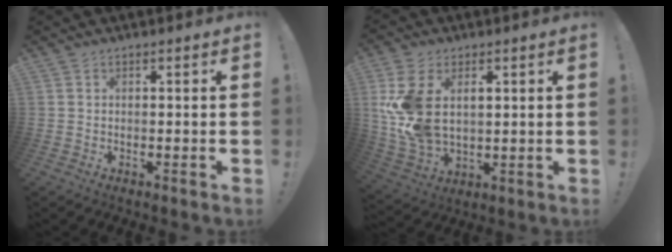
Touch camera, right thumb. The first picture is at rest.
{"total": 13.2, "force": [3.5, 8.3, 9.6], "torque": [-0.193, -0.021, 0.067]}